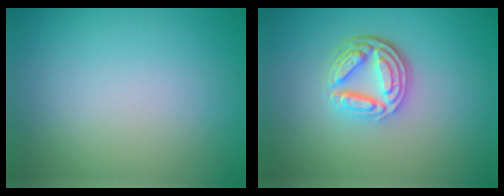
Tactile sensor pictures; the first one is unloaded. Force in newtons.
{"total": 4.9, "press": 3.5, "slide": 3.4}